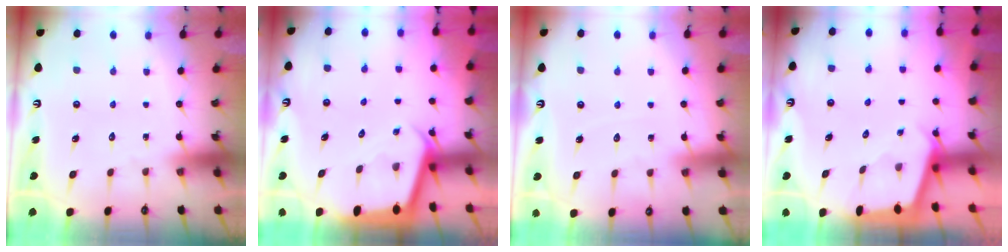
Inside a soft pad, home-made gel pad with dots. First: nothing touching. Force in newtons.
{"total": 2.3, "press": 2.3, "slide": 0.1}
{"total": 2.4, "press": 2.4, "slide": 0.4}
{"total": 1.8, "press": 1.8, "slide": 0.2}